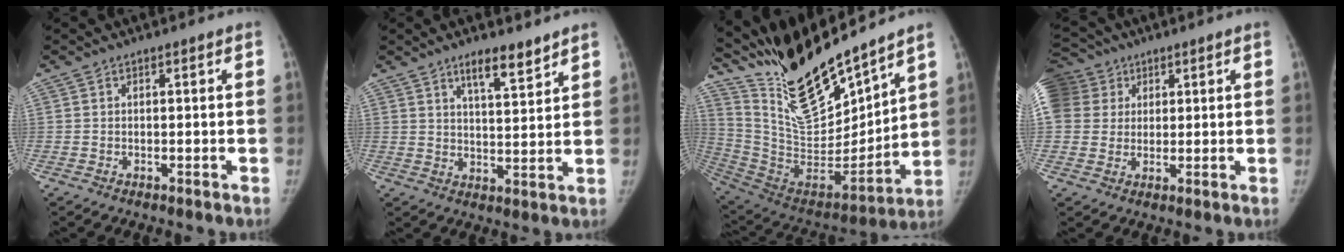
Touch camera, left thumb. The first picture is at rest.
{"total": 6.9, "force": [5.2, 1.7, 4.3], "torque": [-0.049, -0.039, 0.083]}
{"total": 23.2, "force": [19.7, 5.2, 11.3], "torque": [-0.154, -0.117, 0.360]}
{"total": 16.4, "force": [6.2, 13.8, 6.2], "torque": [-0.164, 0.045, 0.122]}